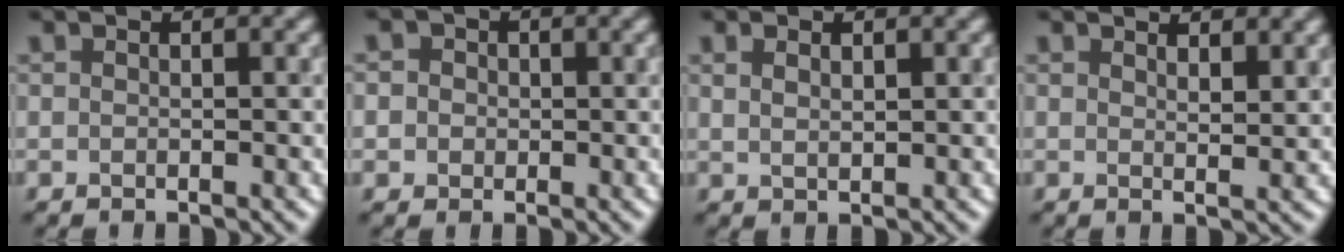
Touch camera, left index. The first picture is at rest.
{"total": 3.5, "force": [1.1, 2.9, 1.5], "torque": [-0.007, 0.020, -0.006]}
{"total": 1.3, "force": [0.7, 0.6, 0.9], "torque": [-0.021, -0.001, 0.018]}
{"total": 2.2, "force": [1.9, 0.5, 1.1], "torque": [-0.015, -0.002, 0.032]}